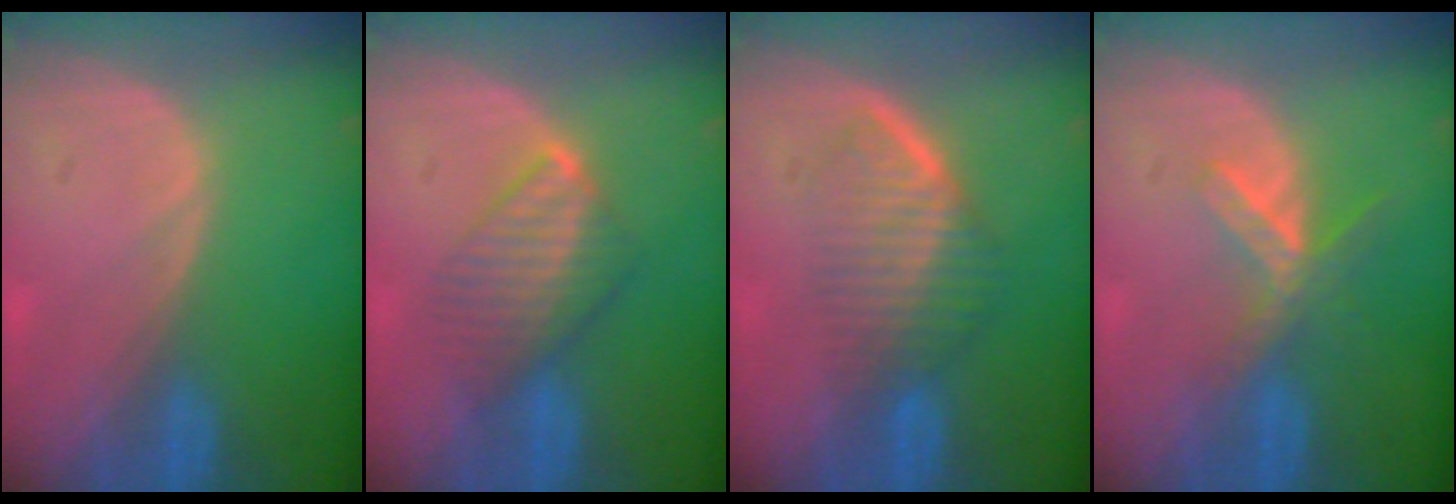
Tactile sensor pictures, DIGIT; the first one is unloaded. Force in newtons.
{"total": 5.7, "press": 5.6, "slide": 0.6}
{"total": 6.8, "press": 5.9, "slide": 3.4}
{"total": 5.5, "press": 4.9, "slide": 2.6}